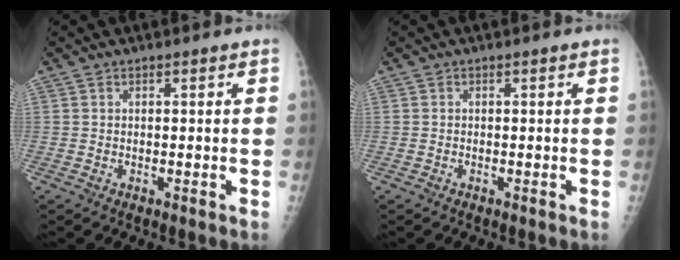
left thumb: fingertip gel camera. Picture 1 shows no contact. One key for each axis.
{"total": 0.0}